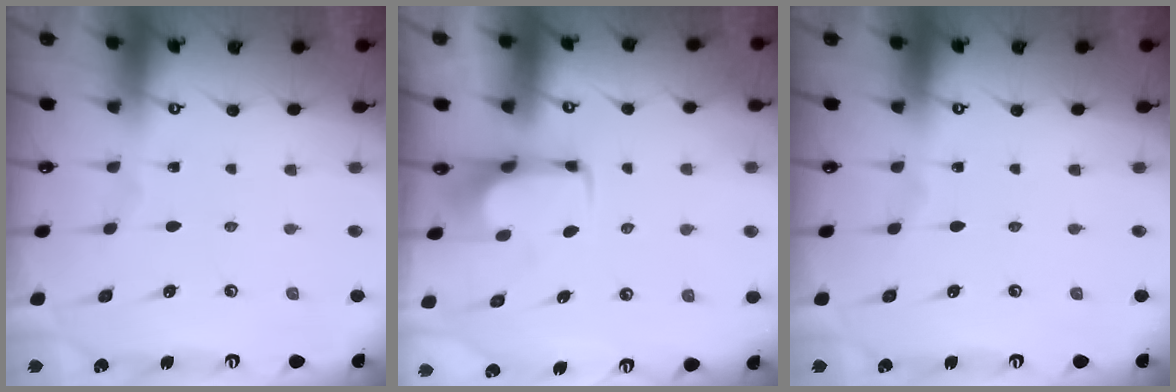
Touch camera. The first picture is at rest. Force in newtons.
{"total": 2.2, "press": 2.1, "slide": 0.4}
{"total": 0.0}